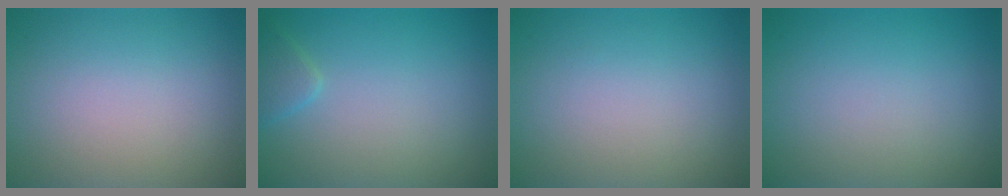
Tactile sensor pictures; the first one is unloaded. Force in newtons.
{"total": 1.4, "press": 1.4, "slide": 0.1}
{"total": 0.0}
{"total": 0.0}